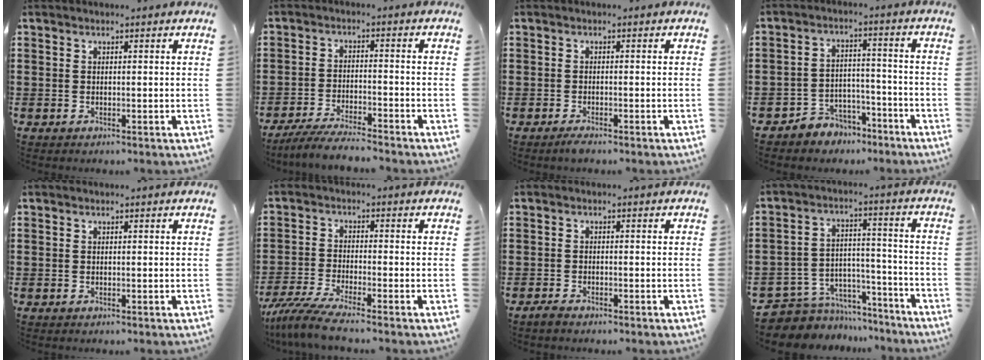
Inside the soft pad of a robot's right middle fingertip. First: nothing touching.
{"total": 4.8, "force": [-4.5, 0.2, 1.5], "torque": [-0.033, -0.006, -0.091]}
{"total": 1.1, "force": [-0.8, 0.1, 0.7], "torque": [-0.013, -0.006, -0.015]}
{"total": 4.7, "force": [-4.3, 1.9, 0.0], "torque": [-0.009, 0.013, -0.089]}
{"total": 0.0}
{"total": 5.5, "force": [-4.8, 0.1, 2.8], "torque": [-0.082, -0.024, -0.099]}
{"total": 1.4, "force": [-1.2, 0.5, 0.4], "torque": [-0.011, 0.003, -0.026]}
{"total": 6.2, "force": [-5.5, 3.0, 0.4], "torque": [-0.024, 0.010, -0.110]}